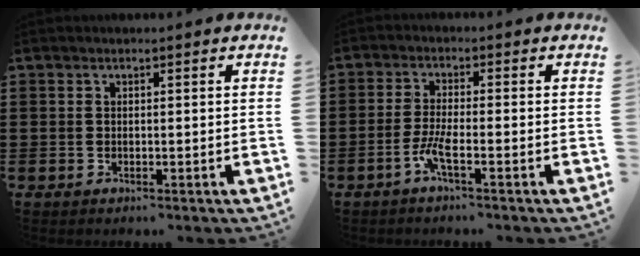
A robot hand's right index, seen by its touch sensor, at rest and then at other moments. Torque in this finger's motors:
{"motor_torque": [1.07, 1.07, 0.06, 0.04]}